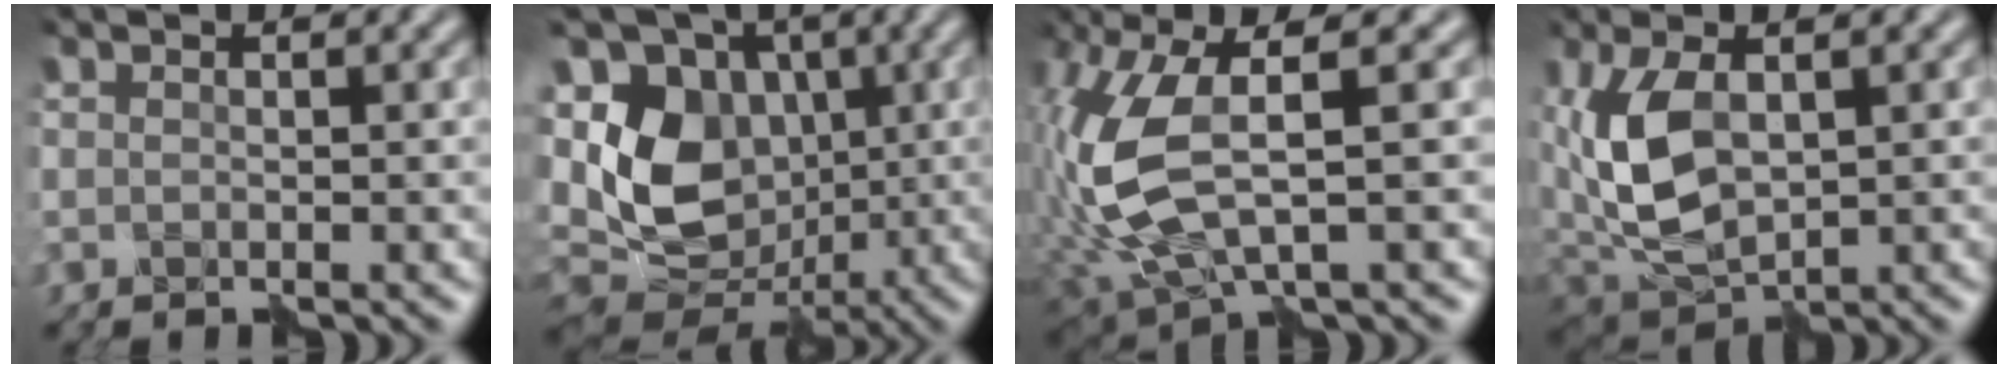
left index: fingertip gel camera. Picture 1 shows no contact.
{"total": 9.6, "force": [0.8, 7.6, 5.8], "torque": [-0.110, -0.007, 0.003]}
{"total": 9.4, "force": [1.3, 3.8, 8.5], "torque": [-0.218, -0.007, 0.030]}
{"total": 7.1, "force": [0.8, 4.2, 5.7], "torque": [-0.128, 0.001, 0.017]}